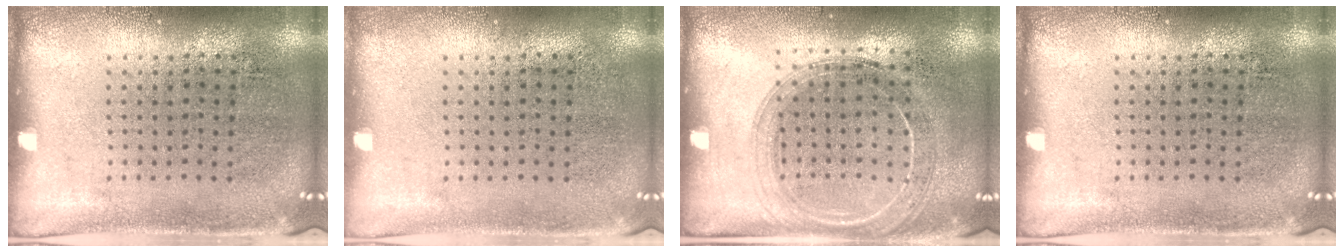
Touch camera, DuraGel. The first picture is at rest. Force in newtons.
{"total": 0.0}
{"total": 1.6, "press": 1.6, "slide": 0.4}
{"total": 0.0}